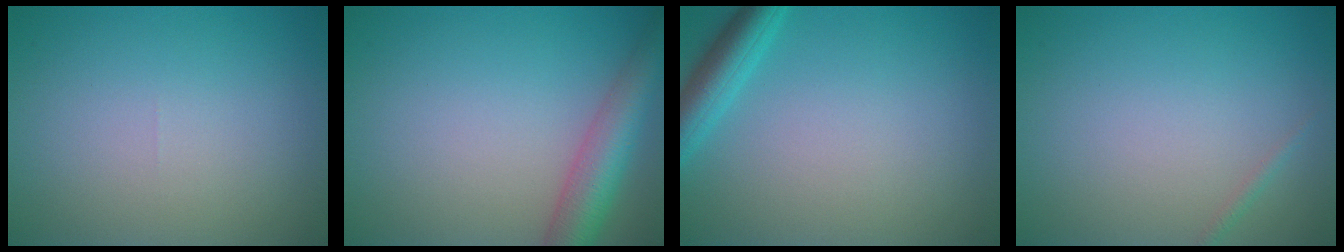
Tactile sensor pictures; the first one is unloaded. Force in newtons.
{"total": 5.3, "press": 5.3, "slide": 0.3}
{"total": 3.4, "press": 3.4, "slide": 0.2}
{"total": 0.6, "press": 0.6, "slide": 0.0}